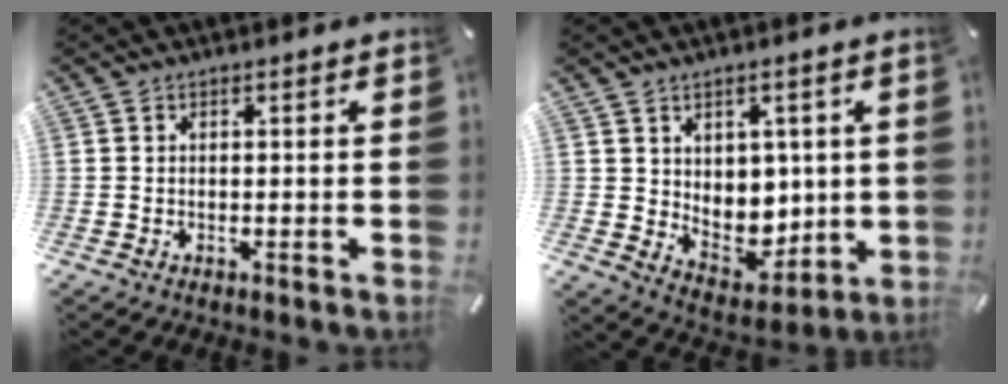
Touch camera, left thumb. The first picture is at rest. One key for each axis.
{"total": 7.3, "fx": 3.7, "fy": 6.1, "fz": 1.5, "tx": -0.017, "ty": -0.042, "tz": 0.076}